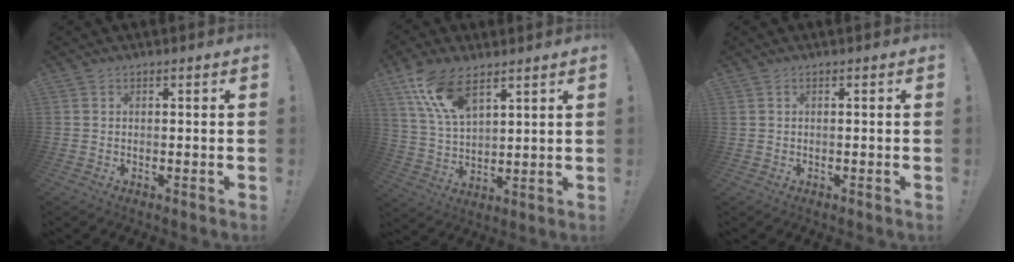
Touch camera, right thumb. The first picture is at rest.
{"total": 12.4, "force": [8.4, 5.5, 7.4], "torque": [-0.145, -0.031, 0.160]}
{"total": 0.0}